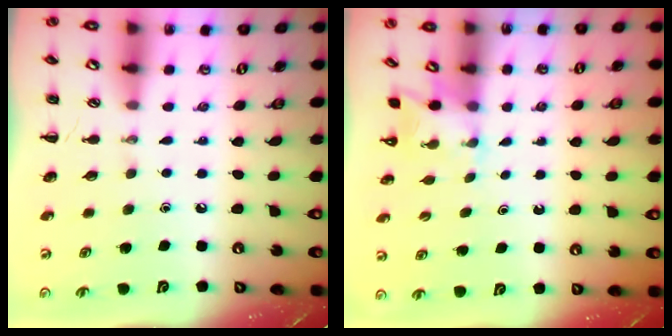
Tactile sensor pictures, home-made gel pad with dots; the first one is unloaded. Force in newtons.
{"total": 2.2, "press": 2.1, "slide": 0.7}